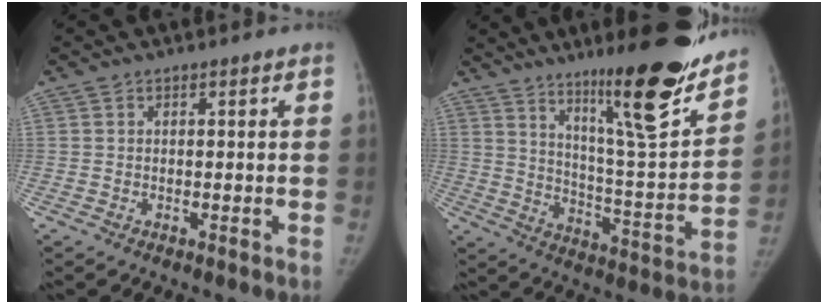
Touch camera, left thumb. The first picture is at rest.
{"total": 21.5, "force": [15.2, 2.8, 15.0], "torque": [-0.193, -0.093, 0.245]}